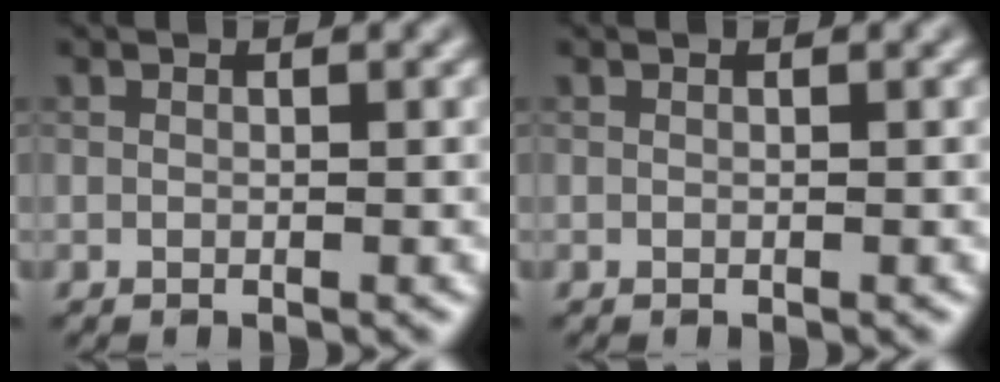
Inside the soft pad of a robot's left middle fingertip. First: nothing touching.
{"total": 0.0}